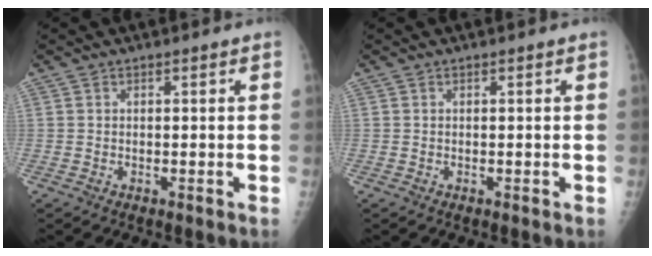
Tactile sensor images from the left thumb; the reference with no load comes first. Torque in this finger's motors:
{"motor_torque": [-0.01, 0.01, 0.00, 0.00, 0.00]}